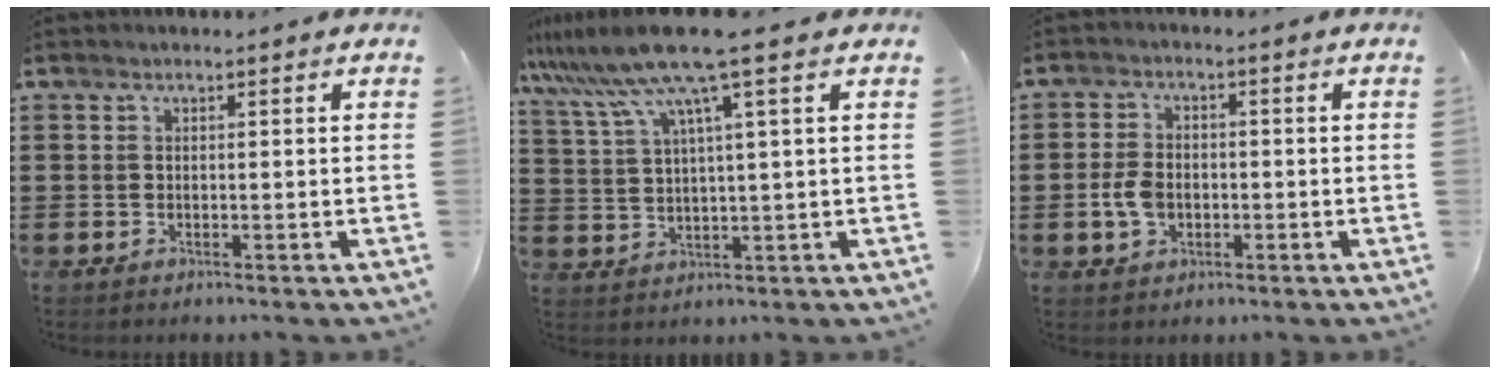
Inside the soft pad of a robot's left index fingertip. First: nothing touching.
{"total": 10.2, "force": [6.6, -0.2, 7.8], "torque": [-0.192, -0.034, 0.106]}
{"total": 4.6, "force": [-0.8, 3.1, 3.3], "torque": [-0.084, -0.001, -0.020]}